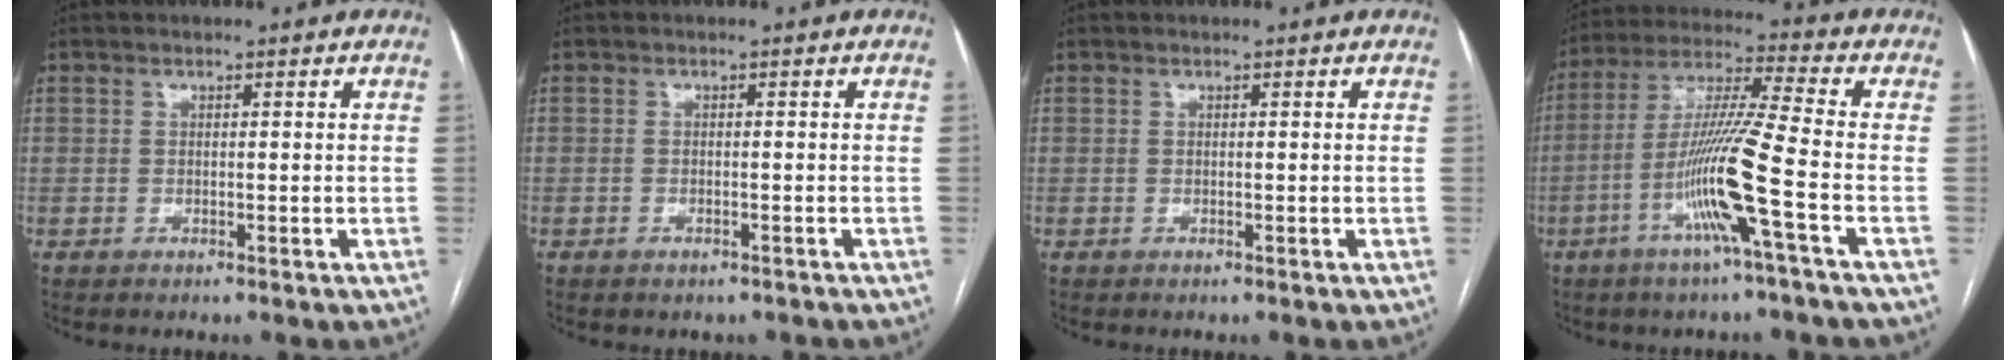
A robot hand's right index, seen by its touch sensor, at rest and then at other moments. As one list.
[{"total": 1.3, "force": [-1.1, 0.6, 0.5], "torque": [-0.010, 0.000, -0.010]}, {"total": 0.0}, {"total": 12.9, "force": [-4.7, -1.6, 11.9], "torque": [-0.236, -0.005, -0.097]}]